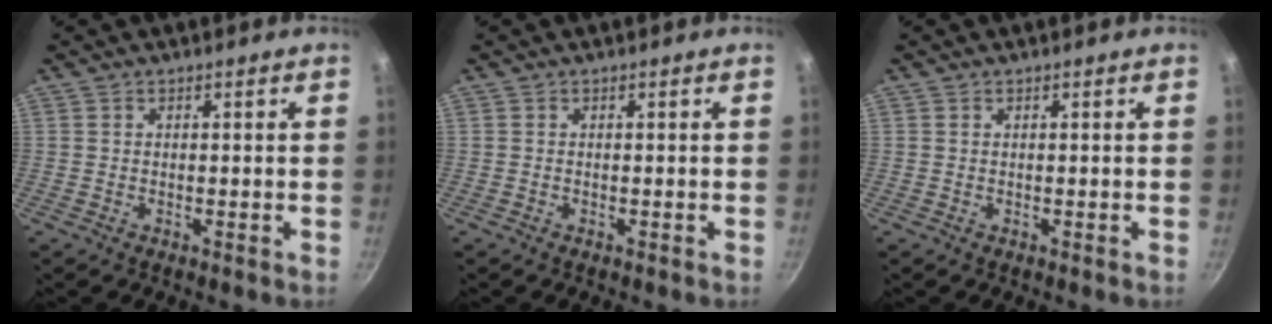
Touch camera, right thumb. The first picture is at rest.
{"total": 0.0}
{"total": 0.0}